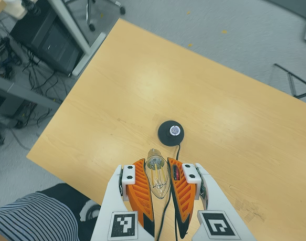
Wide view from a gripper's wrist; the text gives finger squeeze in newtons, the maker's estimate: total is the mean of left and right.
{"total": 22.9, "left": 26.3, "right": 19.5}